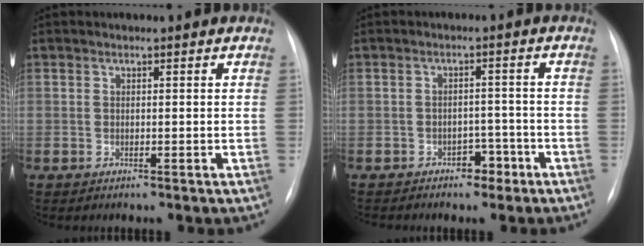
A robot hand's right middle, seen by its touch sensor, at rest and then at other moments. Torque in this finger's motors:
{"motor_torque": [0.08, -0.11, 0.04, 0.01]}